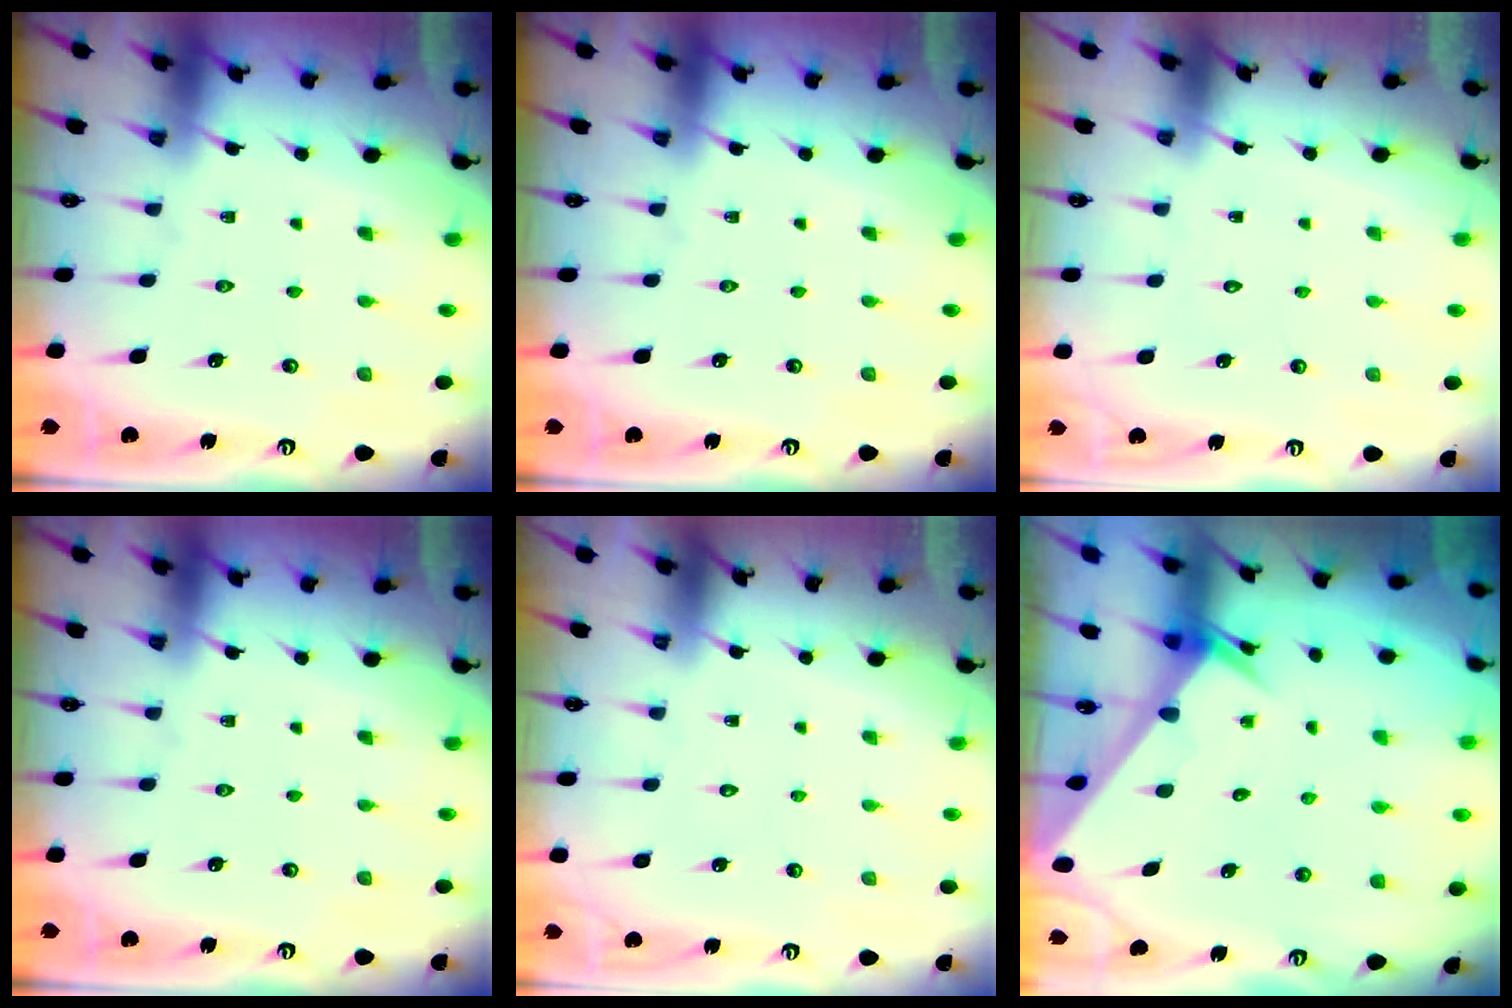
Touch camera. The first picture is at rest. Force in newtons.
{"total": 0.0}
{"total": 1.6, "press": 1.5, "slide": 0.1}
{"total": 0.0}
{"total": 1.6, "press": 1.6, "slide": 0.1}
{"total": 2.4, "press": 2.4, "slide": 0.0}